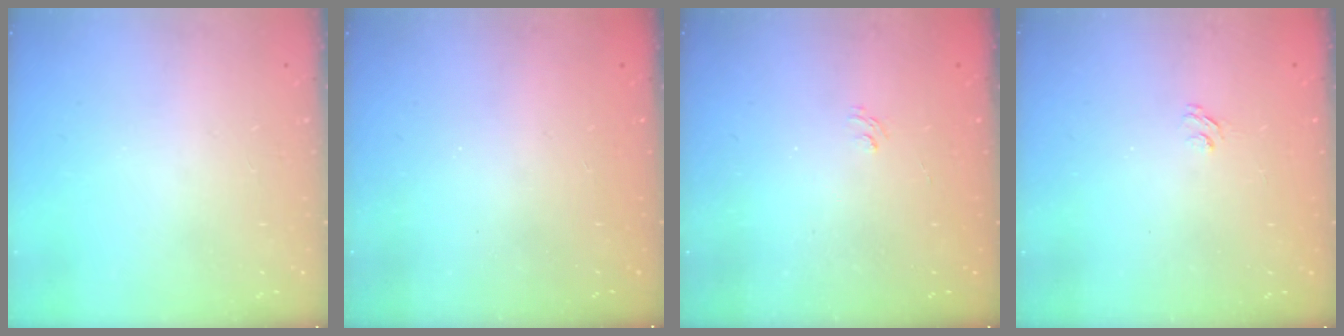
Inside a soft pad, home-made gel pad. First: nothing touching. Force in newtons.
{"total": 2.5, "press": 2.3, "slide": 0.8}
{"total": 1.4, "press": 0.7, "slide": 1.1}
{"total": 2.1, "press": 1.6, "slide": 1.2}